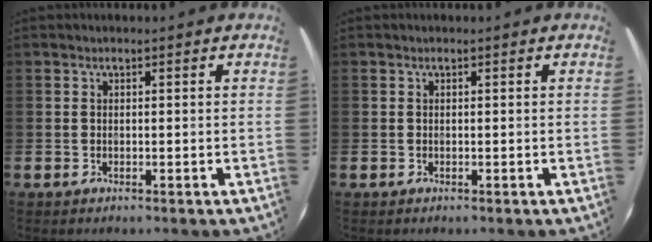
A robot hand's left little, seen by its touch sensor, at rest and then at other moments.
{"total": 0.0}